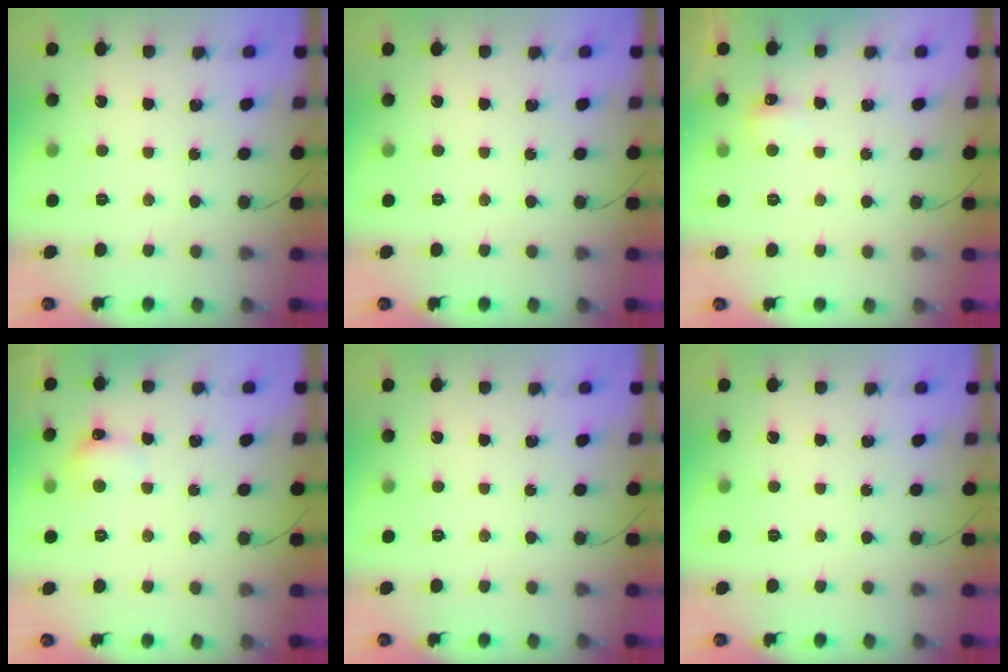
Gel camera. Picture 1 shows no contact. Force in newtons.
{"total": 0.0}
{"total": 3.9, "press": 3.7, "slide": 1.0}
{"total": 5.8, "press": 5.6, "slide": 1.6}
{"total": 0.0}
{"total": 0.0}